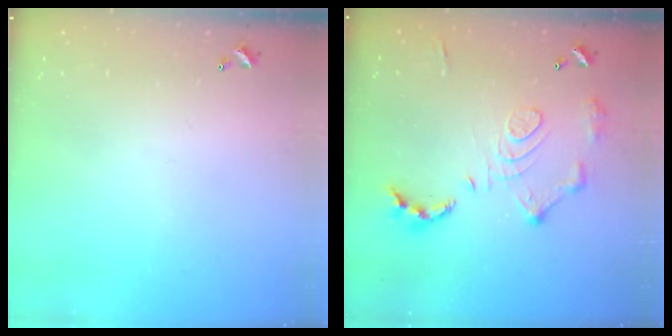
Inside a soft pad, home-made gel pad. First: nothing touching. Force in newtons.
{"total": 14.2, "press": 14.1, "slide": 1.2}